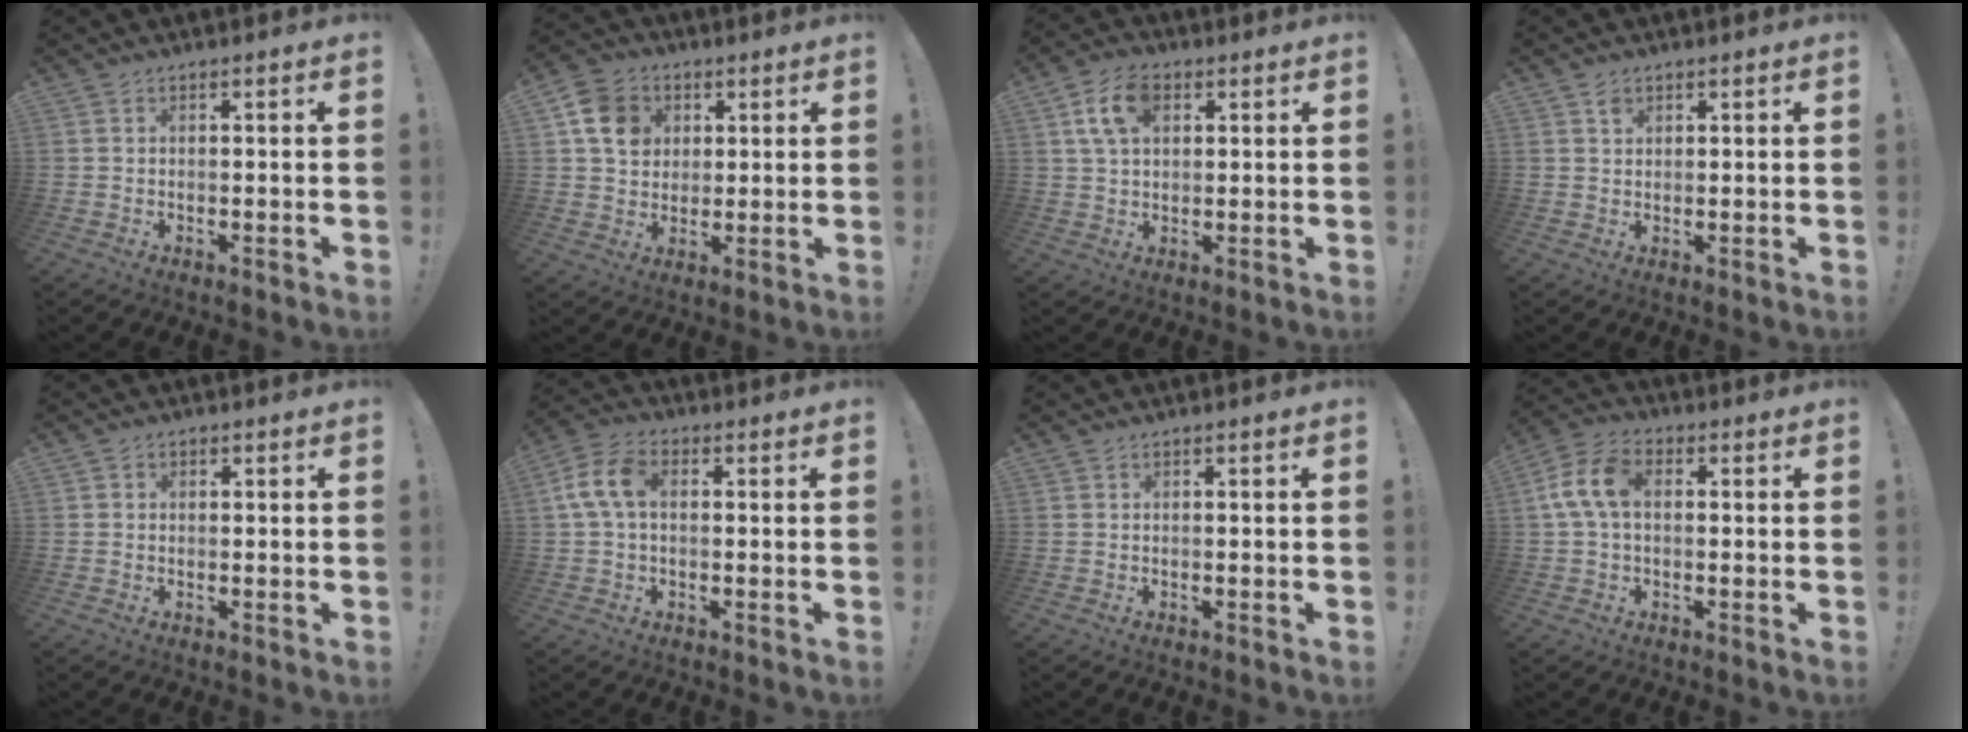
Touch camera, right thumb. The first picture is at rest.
{"total": 11.4, "force": [3.9, 9.4, 5.2], "torque": [-0.076, -0.002, 0.080]}
{"total": 9.8, "force": [3.6, 6.2, 6.7], "torque": [-0.128, 0.010, 0.069]}
{"total": 1.8, "force": [1.1, 1.4, 0.5], "torque": [0.005, -0.006, 0.018]}
{"total": 0.9, "force": [0.1, 0.9, 0.3], "torque": [0.002, 0.000, 0.000]}
{"total": 8.9, "force": [0.9, 5.6, 6.9], "torque": [-0.144, 0.014, 0.021]}
{"total": 0.0}
{"total": 9.7, "force": [0.9, 6.2, 7.5], "torque": [-0.147, 0.013, 0.020]}